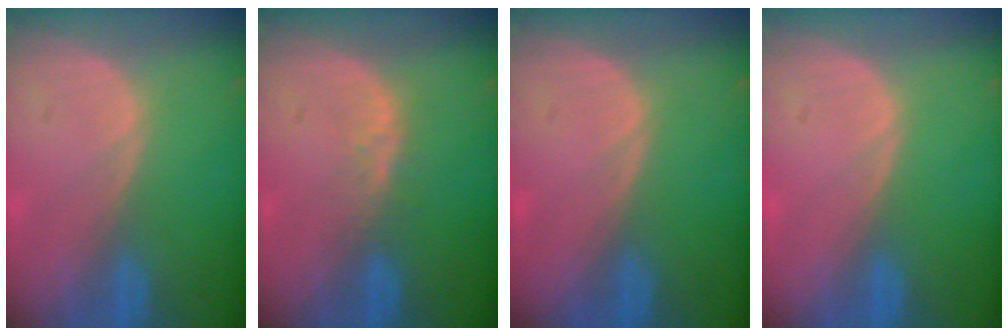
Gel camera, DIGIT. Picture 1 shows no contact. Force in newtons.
{"total": 2.5, "press": 2.4, "slide": 0.2}
{"total": 0.0}
{"total": 0.0}